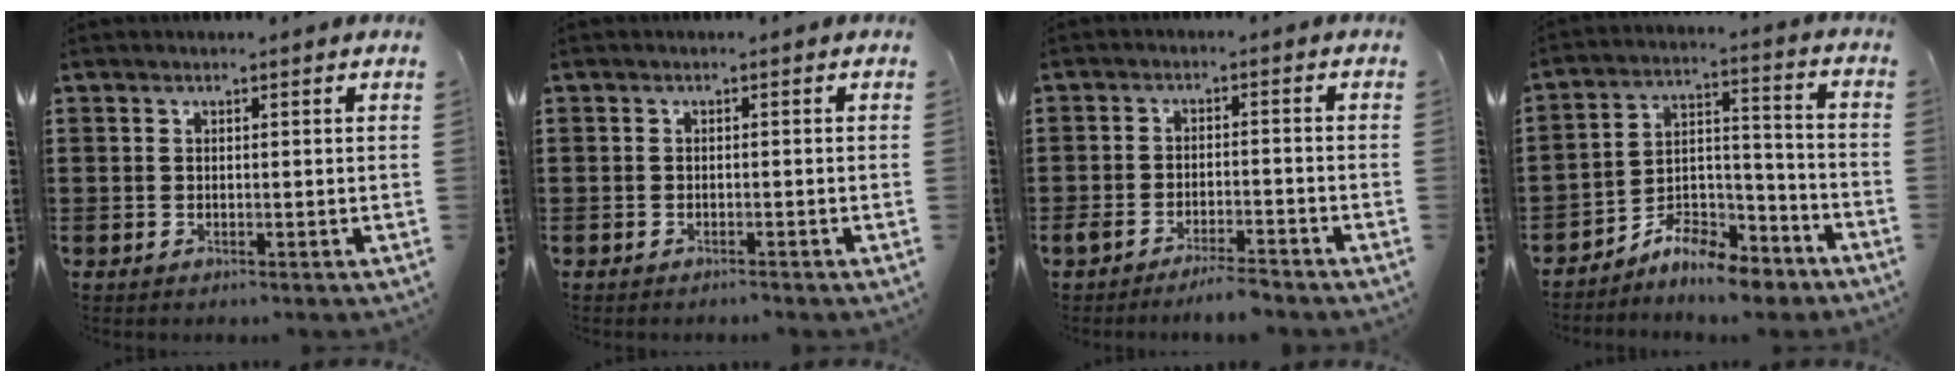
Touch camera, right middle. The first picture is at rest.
{"total": 0.6, "force": [-0.6, 0.0, 0.0], "torque": [-0.001, -0.002, -0.014]}
{"total": 3.7, "force": [-3.4, 0.2, 1.3], "torque": [-0.023, 0.002, -0.067]}
{"total": 8.4, "force": [-7.8, 1.8, 2.5], "torque": [-0.037, 0.025, -0.147]}